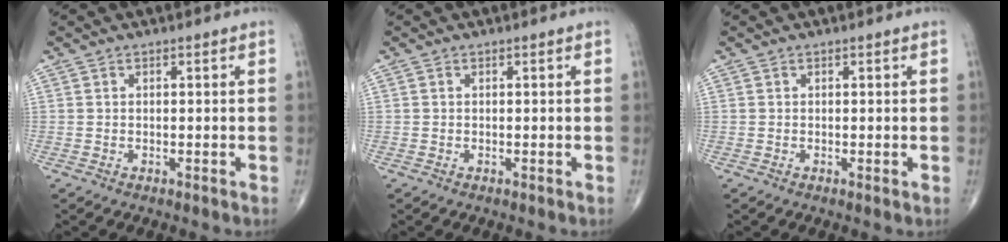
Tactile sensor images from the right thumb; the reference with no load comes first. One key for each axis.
{"total": 0.0}
{"total": 0.0}